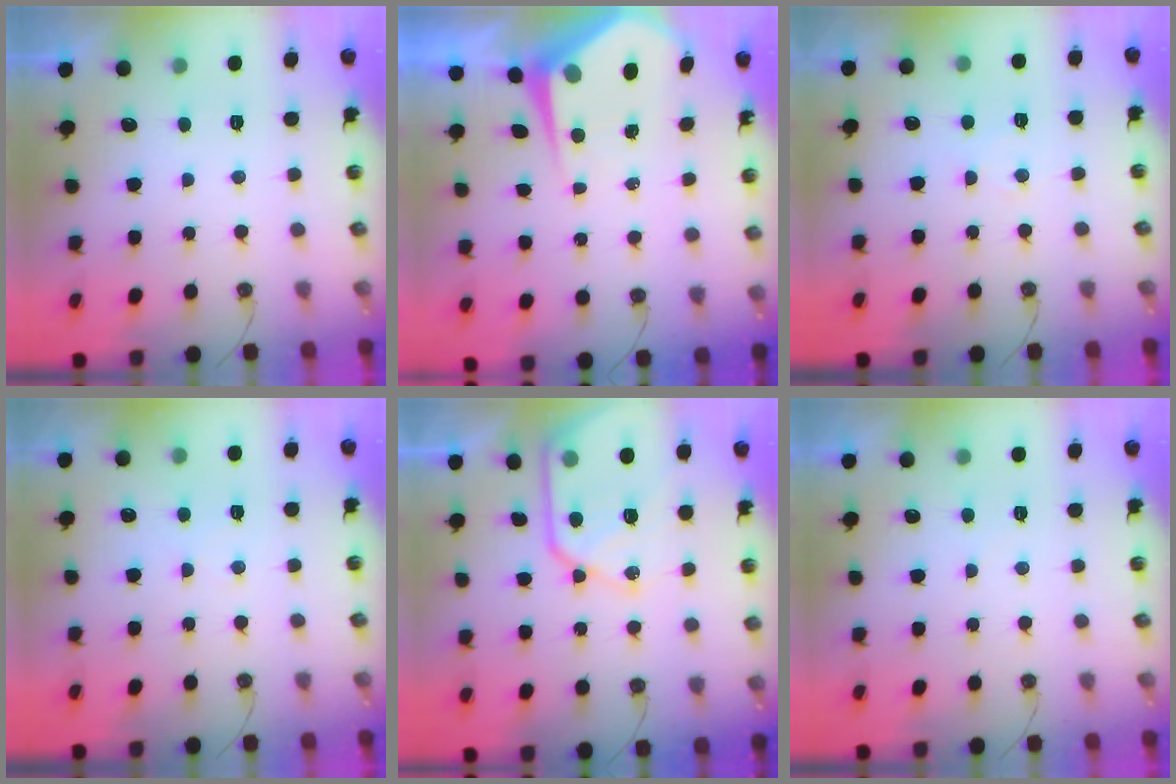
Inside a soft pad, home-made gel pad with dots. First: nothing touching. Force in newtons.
{"total": 7.1, "press": 7.1, "slide": 0.7}
{"total": 4.8, "press": 4.8, "slide": 0.7}
{"total": 3.3, "press": 3.3, "slide": 0.5}
{"total": 15.7, "press": 15.7, "slide": 1.3}
{"total": 1.2, "press": 1.2, "slide": 0.3}